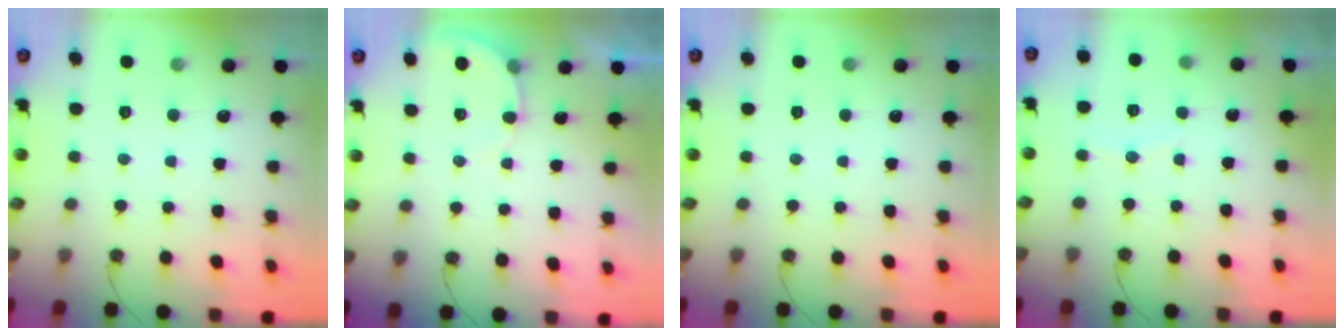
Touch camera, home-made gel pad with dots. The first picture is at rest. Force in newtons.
{"total": 4.3, "press": 4.3, "slide": 0.3}
{"total": 0.0}
{"total": 3.6, "press": 3.6, "slide": 0.6}